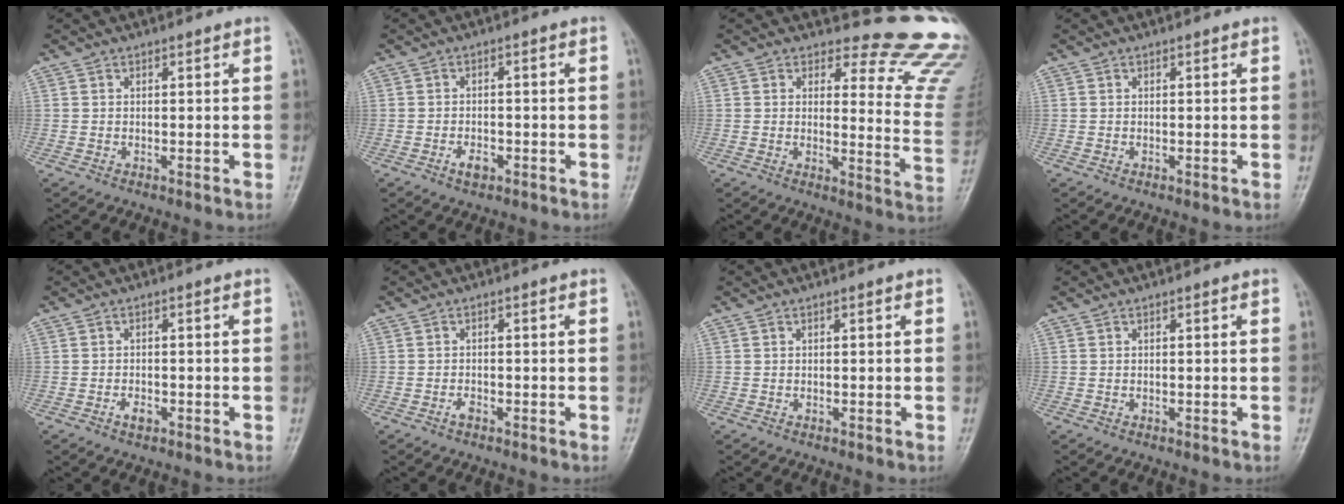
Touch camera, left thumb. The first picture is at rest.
{"total": 2.8, "force": [-1.7, 1.4, 1.7], "torque": [-0.028, 0.013, -0.029]}
{"total": 15.3, "force": [14.8, 3.2, 1.6], "torque": [0.035, -0.178, 0.131]}
{"total": 0.0}
{"total": 2.1, "force": [-1.3, 1.0, 1.2], "torque": [-0.021, 0.012, -0.024]}
{"total": 1.4, "force": [-1.1, 0.5, 0.7], "torque": [-0.015, 0.009, -0.022]}
{"total": 0.0}
{"total": 0.0}